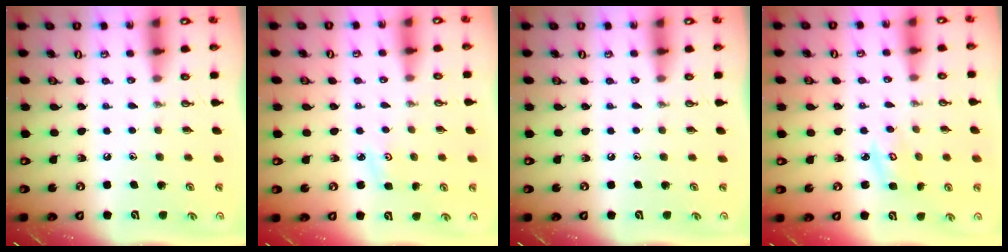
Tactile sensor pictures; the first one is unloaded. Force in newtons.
{"total": 2.7, "press": 2.6, "slide": 0.4}
{"total": 0.0}
{"total": 3.4, "press": 3.4, "slide": 0.3}